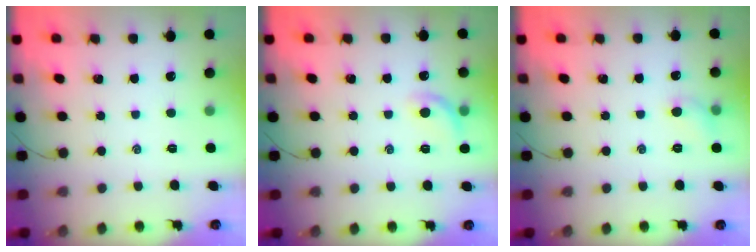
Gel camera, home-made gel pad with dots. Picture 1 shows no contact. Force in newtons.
{"total": 7.9, "press": 7.8, "slide": 1.7}
{"total": 4.8, "press": 4.6, "slide": 1.2}